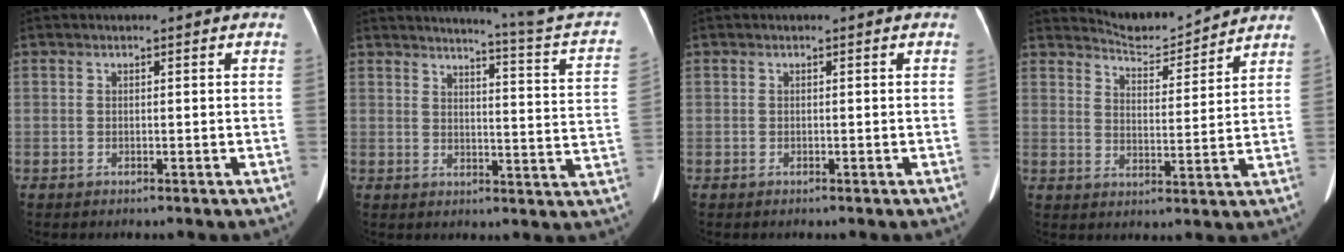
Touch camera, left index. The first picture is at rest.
{"total": 14.6, "force": [13.3, -1.8, 5.8], "torque": [-0.086, -0.080, 0.139]}
{"total": 0.0}
{"total": 8.0, "force": [8.0, 0.2, 0.3], "torque": [-0.016, -0.003, 0.125]}